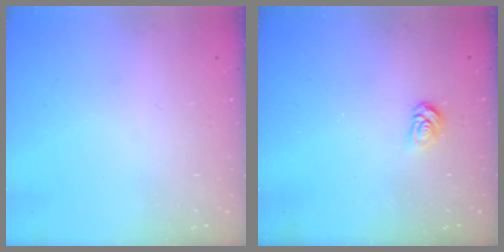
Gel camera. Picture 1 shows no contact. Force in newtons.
{"total": 3.9, "press": 3.9, "slide": 0.5}